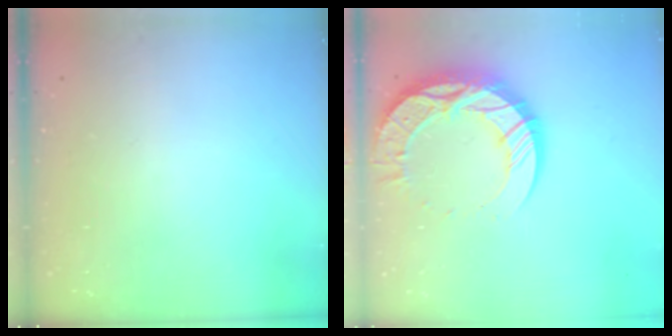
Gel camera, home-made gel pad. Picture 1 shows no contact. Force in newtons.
{"total": 21.4, "press": 21.3, "slide": 1.8}